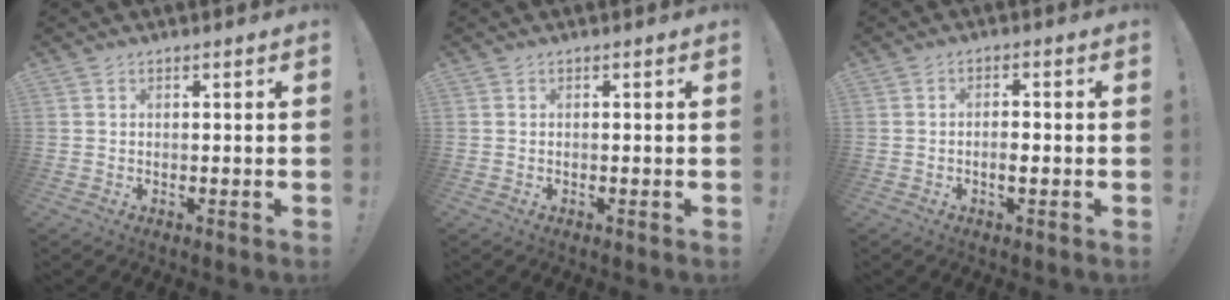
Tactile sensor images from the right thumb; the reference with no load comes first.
{"total": 0.0}
{"total": 2.7, "force": [-1.1, 0.9, 2.4], "torque": [-0.036, 0.000, -0.019]}